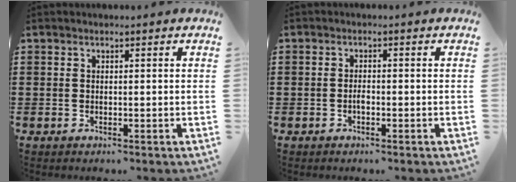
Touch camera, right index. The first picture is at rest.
{"total": 1.3, "force": [-0.6, 0.5, 1.0], "torque": [-0.021, -0.002, -0.010]}